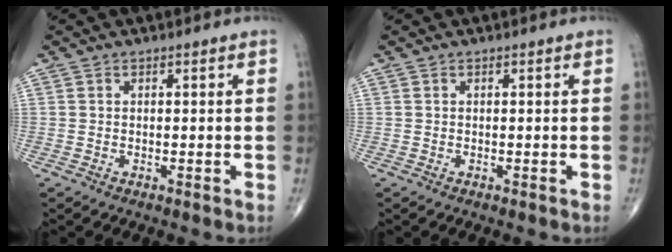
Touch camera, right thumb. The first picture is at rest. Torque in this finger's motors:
{"motor_torque": [-0.01, 0.01, -0.01, 0.00, 0.00]}